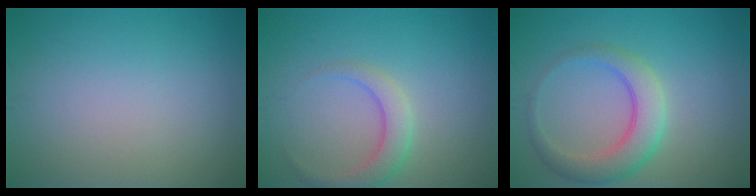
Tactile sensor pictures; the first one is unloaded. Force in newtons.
{"total": 2.9, "press": 2.9, "slide": 0.1}
{"total": 4.3, "press": 4.3, "slide": 0.3}